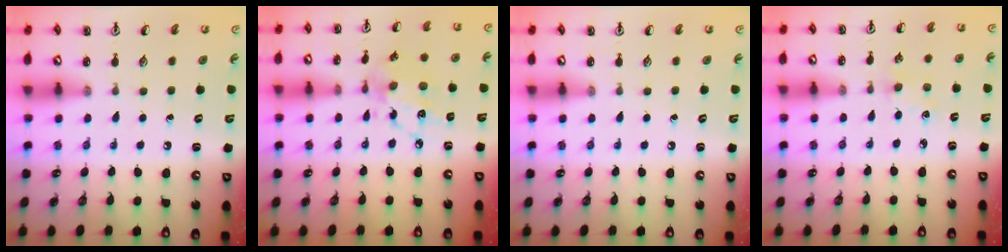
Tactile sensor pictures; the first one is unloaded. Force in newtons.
{"total": 11.3, "press": 11.3, "slide": 0.9}
{"total": 0.0}
{"total": 2.4, "press": 2.3, "slide": 0.4}